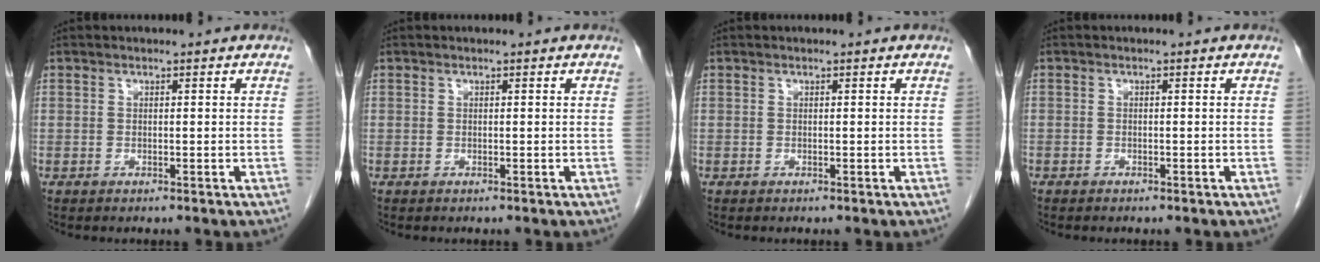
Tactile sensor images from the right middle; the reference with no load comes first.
{"total": 0.0}
{"total": 0.0}
{"total": 0.0}